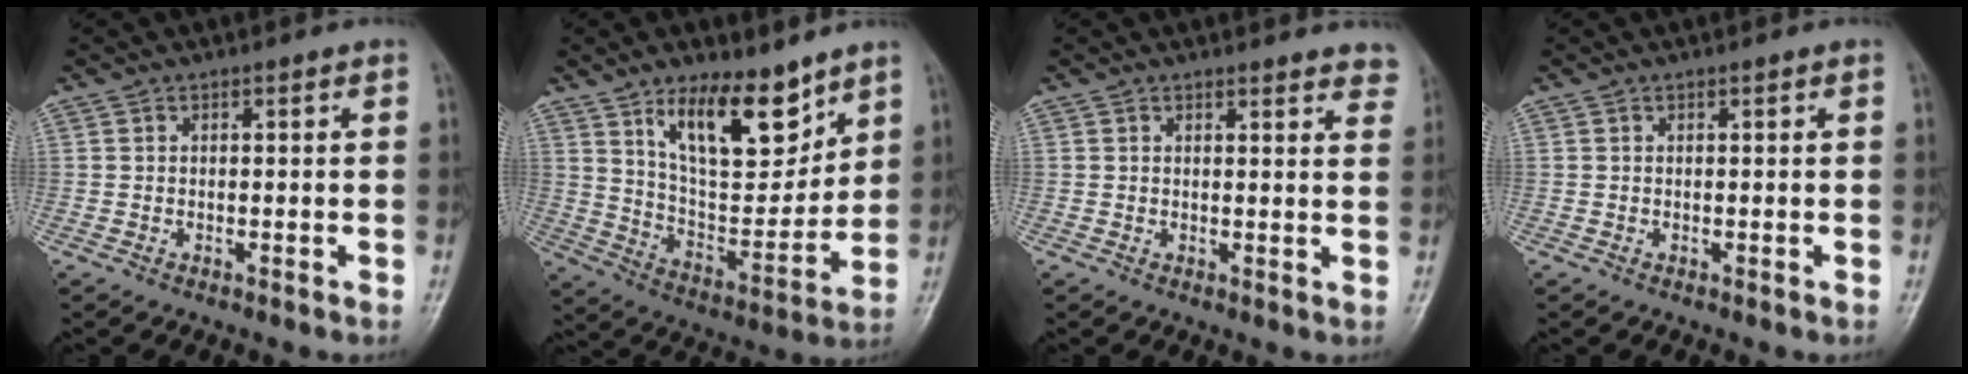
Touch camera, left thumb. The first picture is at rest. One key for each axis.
{"total": 16.0, "fx": 10.1, "fy": 6.7, "fz": 10.4, "tx": -0.126, "ty": -0.072, "tz": 0.188}
{"total": 5.6, "fx": 5.2, "fy": 1.5, "fz": 1.4, "tx": 0.010, "ty": -0.025, "tz": 0.042}
{"total": 0.0}